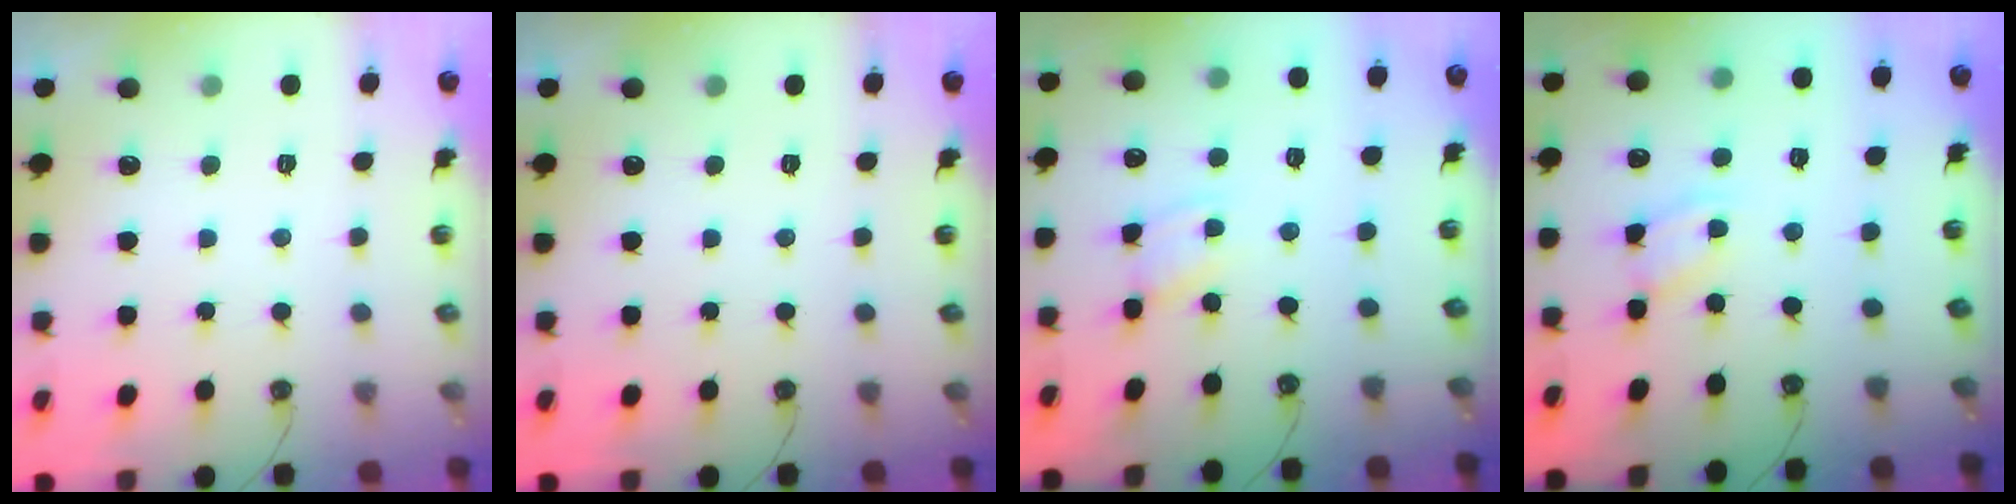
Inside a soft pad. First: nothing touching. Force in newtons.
{"total": 0.0}
{"total": 1.2, "press": 1.2, "slide": 0.2}
{"total": 2.1, "press": 2.1, "slide": 0.4}